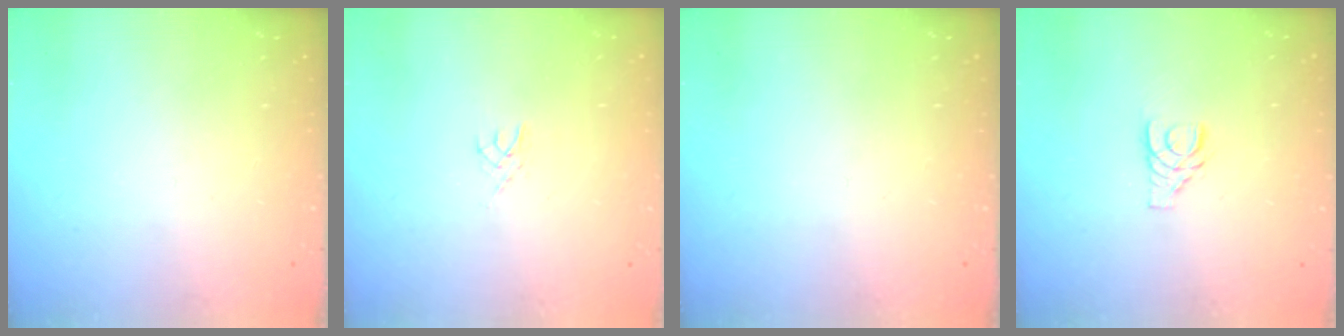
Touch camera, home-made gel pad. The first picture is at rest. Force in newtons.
{"total": 2.5, "press": 2.4, "slide": 0.4}
{"total": 0.0}
{"total": 4.4, "press": 4.3, "slide": 0.4}